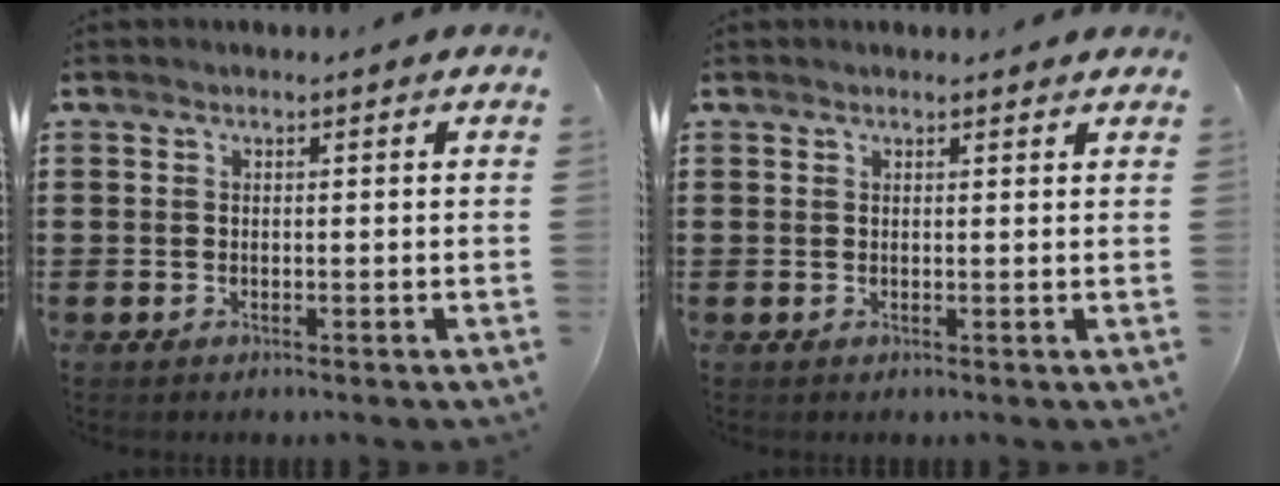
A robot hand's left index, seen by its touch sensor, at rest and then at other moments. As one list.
[{"total": 1.0, "force": [1.0, 0.1, 0.2], "torque": [0.002, -0.003, 0.017]}]